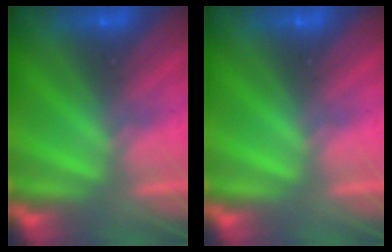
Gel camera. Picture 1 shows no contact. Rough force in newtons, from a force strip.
{"total": 0.0}